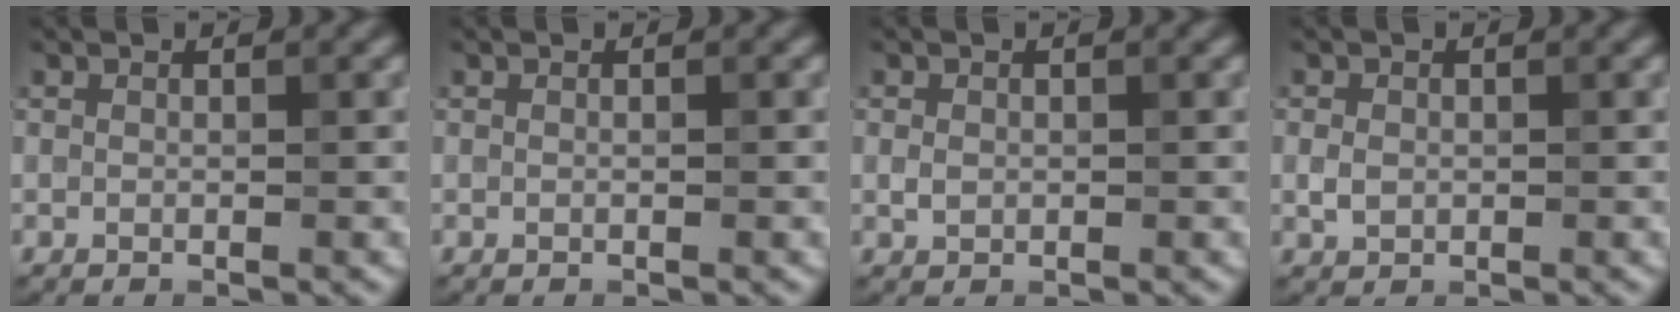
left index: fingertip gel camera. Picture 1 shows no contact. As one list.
[{"total": 0.0}, {"total": 1.0, "force": [0.0, 0.8, 0.6], "torque": [-0.011, -0.002, -0.001]}, {"total": 1.4, "force": [-0.1, 1.2, 0.8], "torque": [-0.017, -0.002, -0.003]}]